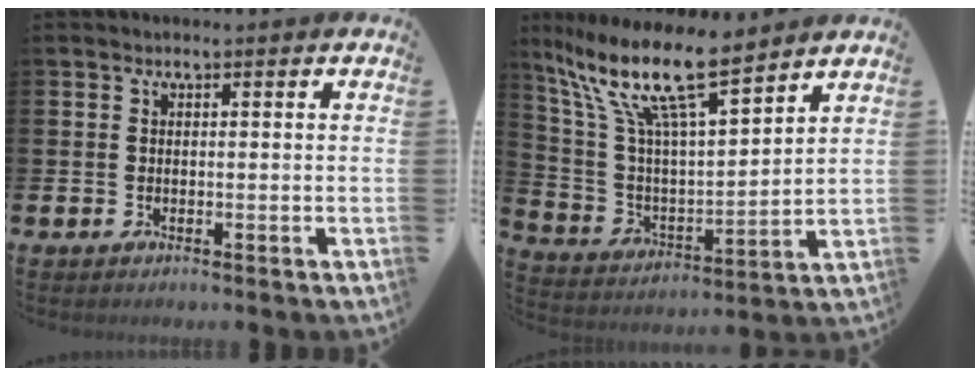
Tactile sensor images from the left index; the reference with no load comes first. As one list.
[{"total": 13.8, "force": [10.4, 2.8, 8.6], "torque": [-0.204, -0.048, 0.179]}]